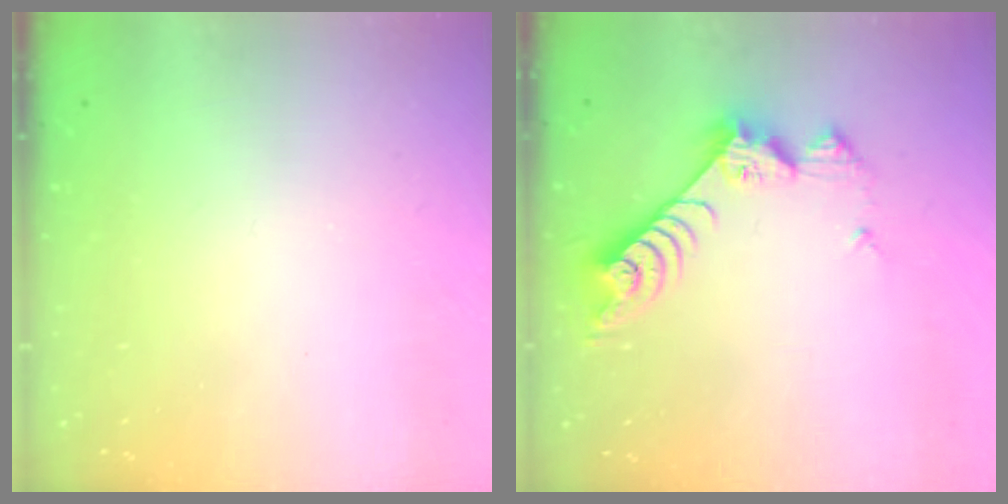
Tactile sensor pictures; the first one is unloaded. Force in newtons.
{"total": 8.4, "press": 8.3, "slide": 0.4}